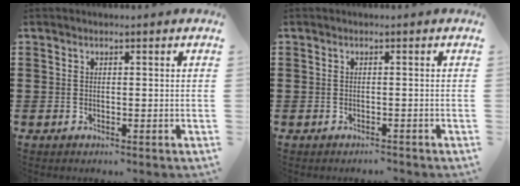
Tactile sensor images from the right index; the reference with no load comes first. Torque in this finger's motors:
{"motor_torque": [-0.87, 0.74, -0.93, -0.21]}